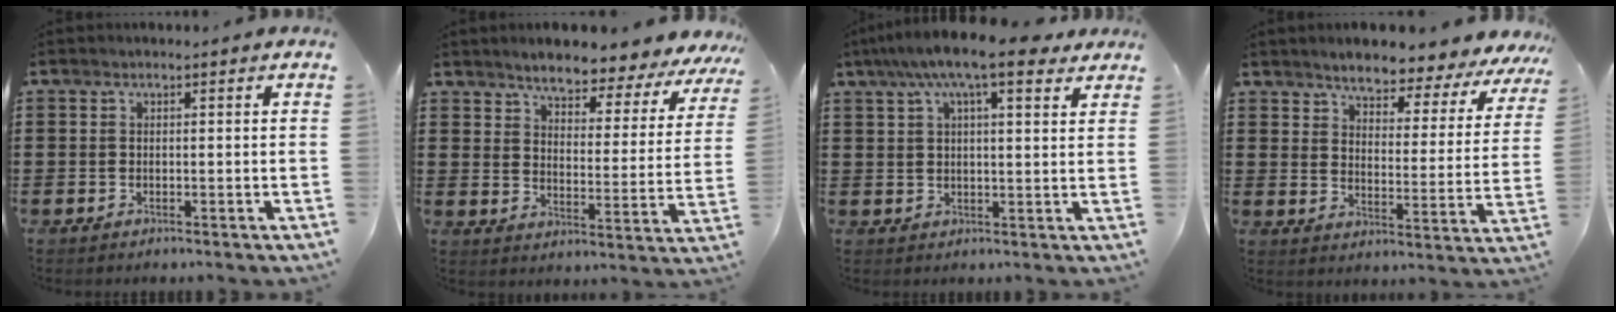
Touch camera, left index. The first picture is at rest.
{"total": 5.7, "force": [5.4, 0.7, 1.7], "torque": [-0.054, -0.038, 0.086]}
{"total": 9.0, "force": [6.2, 2.1, 6.1], "torque": [-0.118, -0.005, 0.107]}
{"total": 5.5, "force": [5.2, 0.8, 1.4], "torque": [-0.048, -0.039, 0.085]}